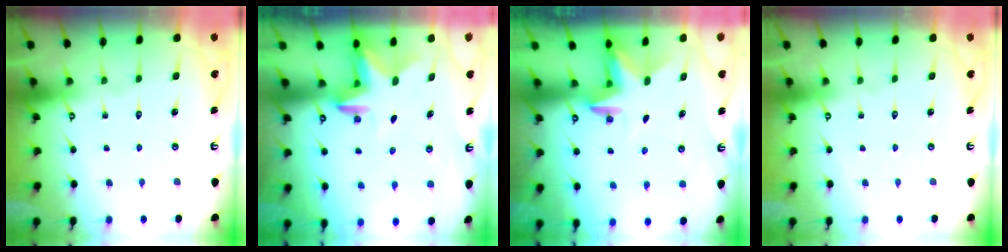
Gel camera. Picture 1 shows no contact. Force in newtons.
{"total": 2.7, "press": 2.7, "slide": 0.5}
{"total": 2.5, "press": 2.5, "slide": 0.4}
{"total": 0.0}